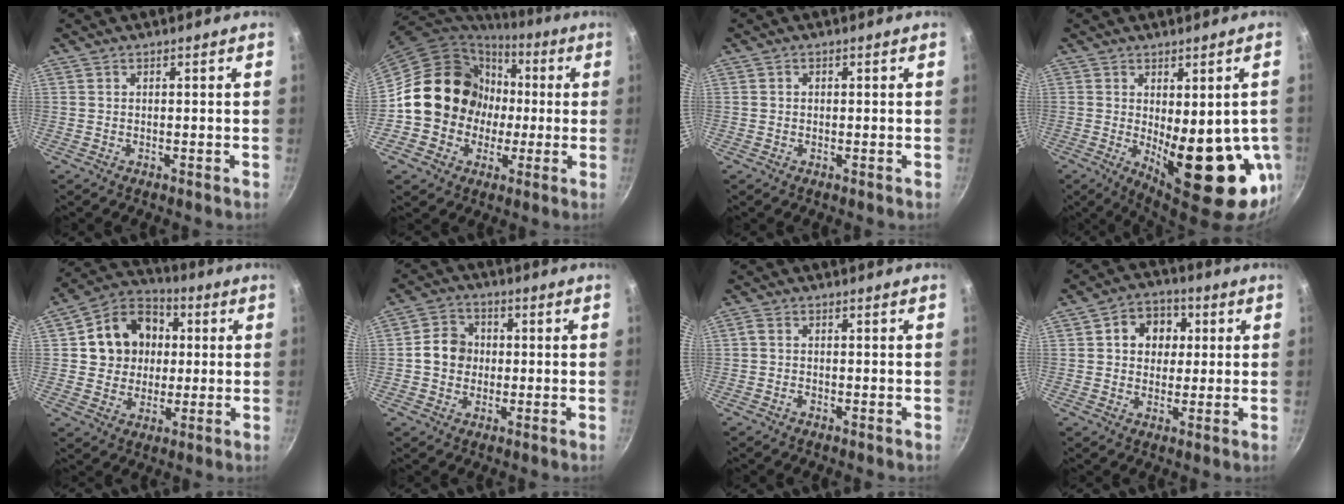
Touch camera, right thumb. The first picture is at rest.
{"total": 17.2, "force": [-0.1, 15.8, 6.9], "torque": [-0.081, 0.029, -0.004]}
{"total": 0.7, "force": [0.0, 0.7, 0.3], "torque": [-0.003, 0.003, -0.001]}
{"total": 17.8, "force": [-2.3, 7.2, 16.1], "torque": [-0.186, -0.026, -0.011]}
{"total": 14.2, "force": [2.1, 12.3, 6.8], "torque": [-0.084, 0.022, 0.027]}
{"total": 7.0, "force": [-0.1, 6.2, 3.3], "torque": [-0.026, 0.013, -0.016]}
{"total": 1.7, "force": [-0.9, 1.1, 1.0], "torque": [-0.028, 0.008, -0.022]}
{"total": 8.8, "force": [1.9, 7.3, 4.5], "torque": [-0.032, 0.006, 0.017]}